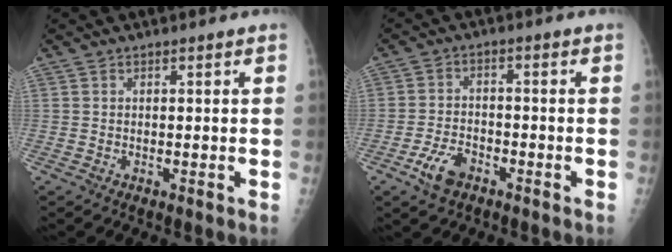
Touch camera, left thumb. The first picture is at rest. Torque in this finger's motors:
{"motor_torque": [-0.73, 0.86, 0.48, 0.40, 0.06]}